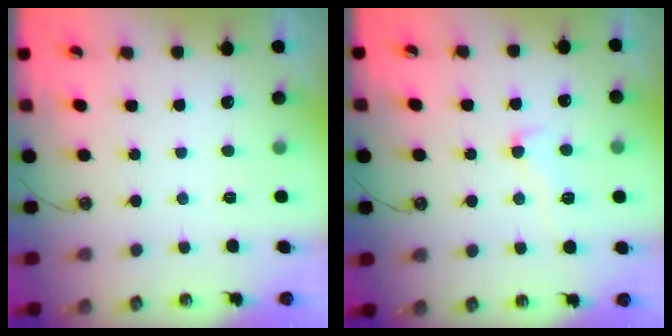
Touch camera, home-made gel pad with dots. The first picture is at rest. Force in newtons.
{"total": 0.8, "press": 0.1, "slide": 0.8}